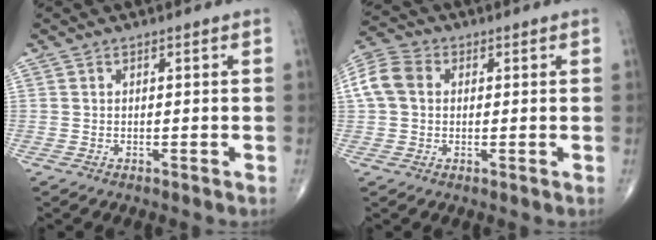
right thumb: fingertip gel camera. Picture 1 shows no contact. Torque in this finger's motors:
{"motor_torque": [-0.09, 0.14, 0.28, -0.14, 0.06]}